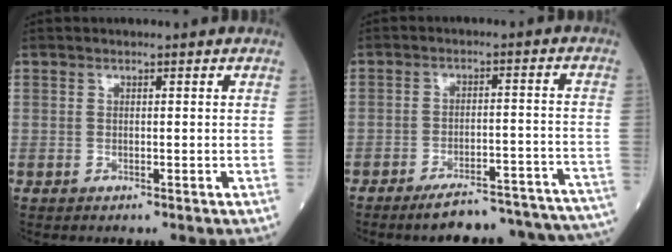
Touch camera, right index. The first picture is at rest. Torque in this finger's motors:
{"motor_torque": [0.09, -0.38, 0.14, 0.04]}